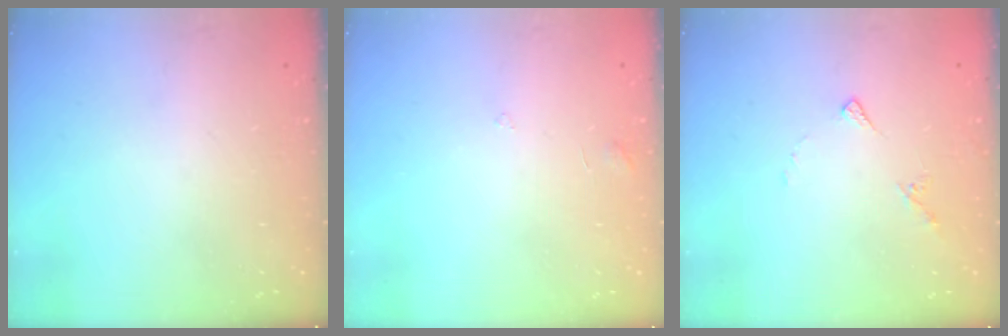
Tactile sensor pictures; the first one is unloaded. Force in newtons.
{"total": 2.9, "press": 2.9, "slide": 0.2}
{"total": 5.6, "press": 5.6, "slide": 0.6}